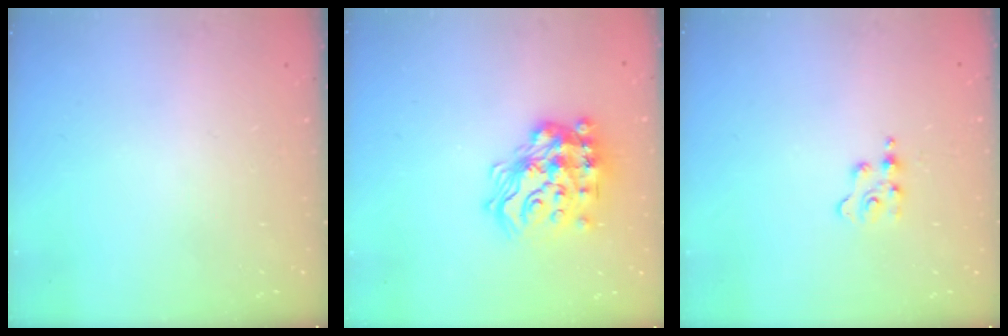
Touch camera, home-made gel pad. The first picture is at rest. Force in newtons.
{"total": 19.6, "press": 19.5, "slide": 1.4}
{"total": 3.0, "press": 3.0, "slide": 0.5}